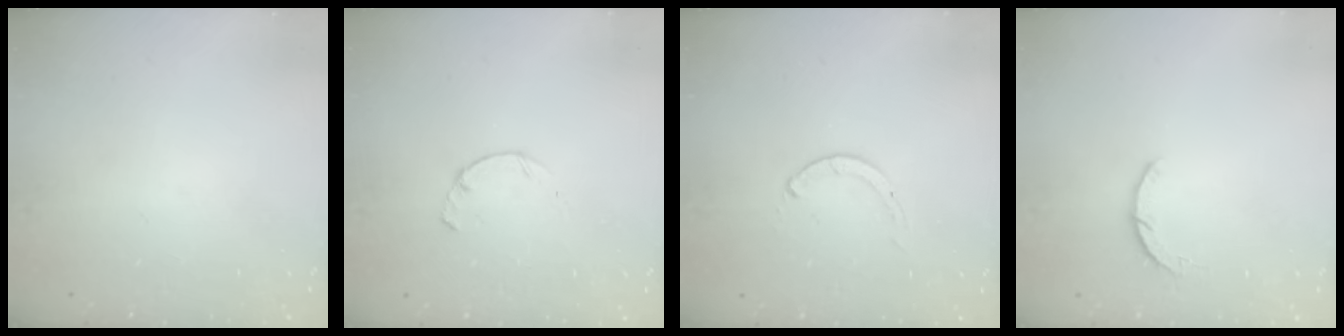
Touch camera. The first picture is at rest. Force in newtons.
{"total": 1.7, "press": 1.6, "slide": 0.4}
{"total": 0.0}
{"total": 3.1, "press": 3.1, "slide": 0.5}